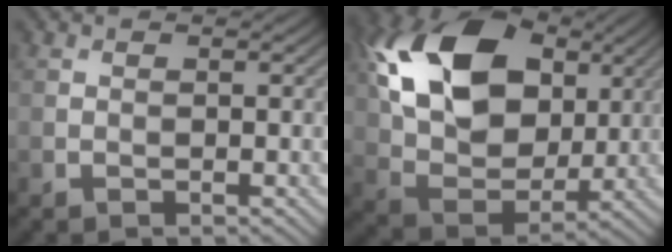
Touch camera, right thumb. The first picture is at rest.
{"total": 16.9, "force": [5.6, 11.4, 11.2], "torque": [-0.243, 0.019, 0.099]}